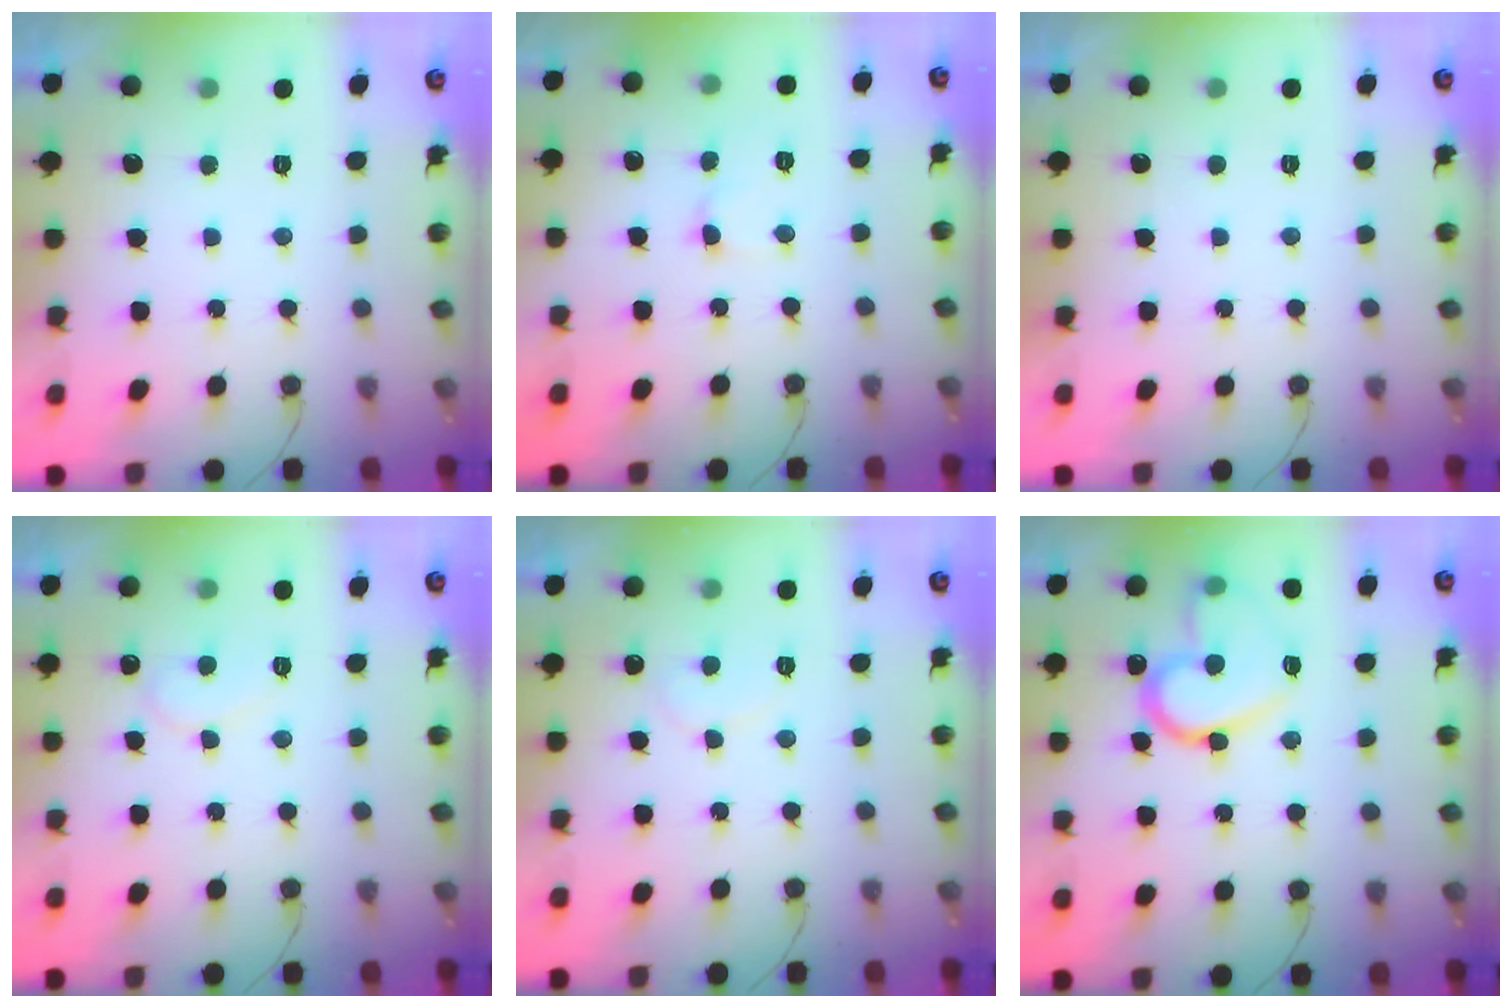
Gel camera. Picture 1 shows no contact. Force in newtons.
{"total": 3.7, "press": 3.7, "slide": 0.3}
{"total": 1.8, "press": 1.8, "slide": 0.0}
{"total": 6.7, "press": 6.7, "slide": 0.5}
{"total": 6.8, "press": 6.8, "slide": 0.5}
{"total": 15.4, "press": 15.3, "slide": 1.6}